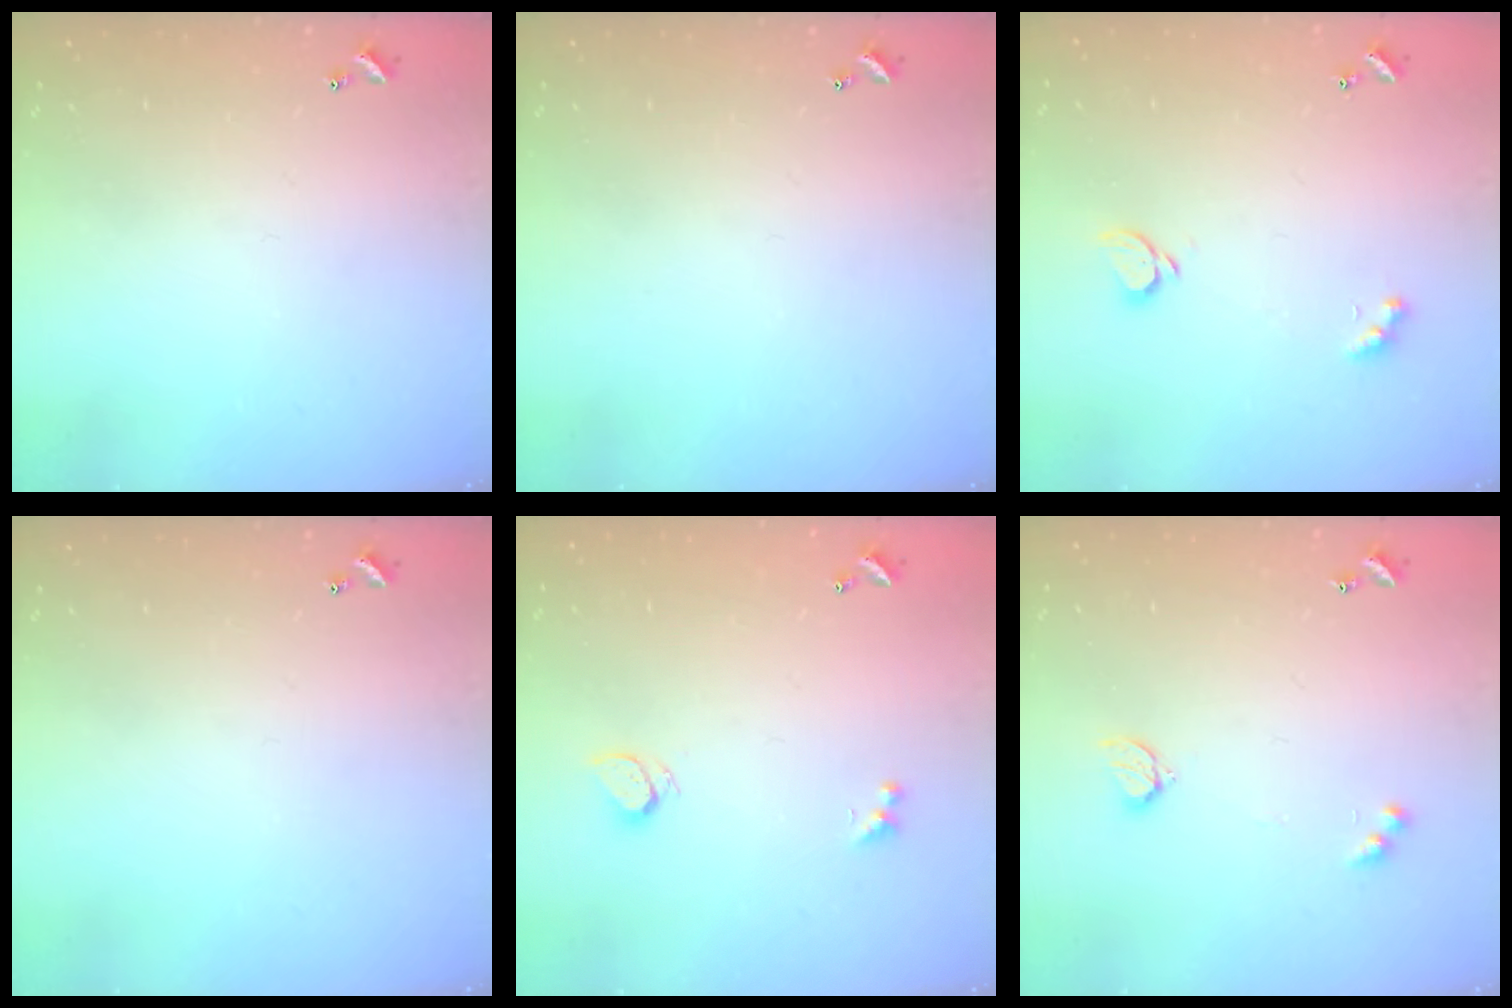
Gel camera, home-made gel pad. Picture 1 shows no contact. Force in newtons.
{"total": 0.0}
{"total": 1.4, "press": 1.4, "slide": 0.3}
{"total": 0.0}
{"total": 1.8, "press": 1.7, "slide": 0.6}
{"total": 3.8, "press": 3.8, "slide": 0.5}